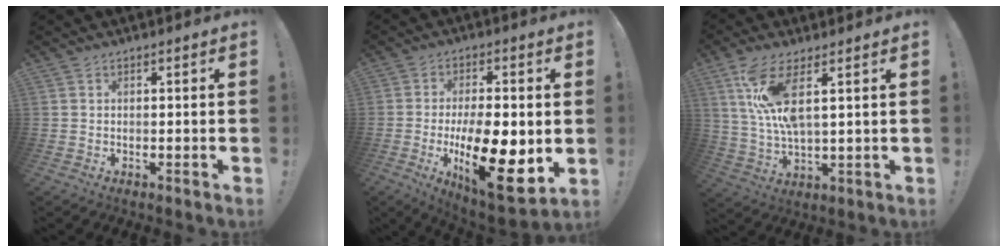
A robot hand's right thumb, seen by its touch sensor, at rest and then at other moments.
{"total": 19.8, "force": [-3.6, 7.5, 18.0], "torque": [-0.309, 0.003, -0.049]}
{"total": 12.3, "force": [5.3, 3.5, 10.5], "torque": [-0.214, -0.026, 0.092]}